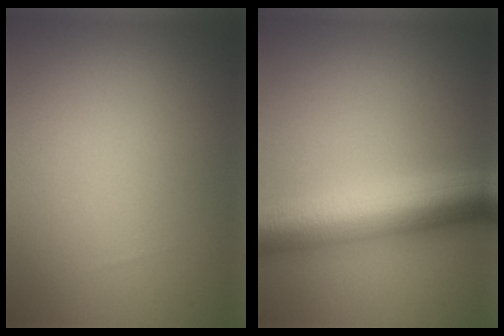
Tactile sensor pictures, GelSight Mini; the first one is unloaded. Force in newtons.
{"total": 8.7, "press": 8.7, "slide": 0.3}